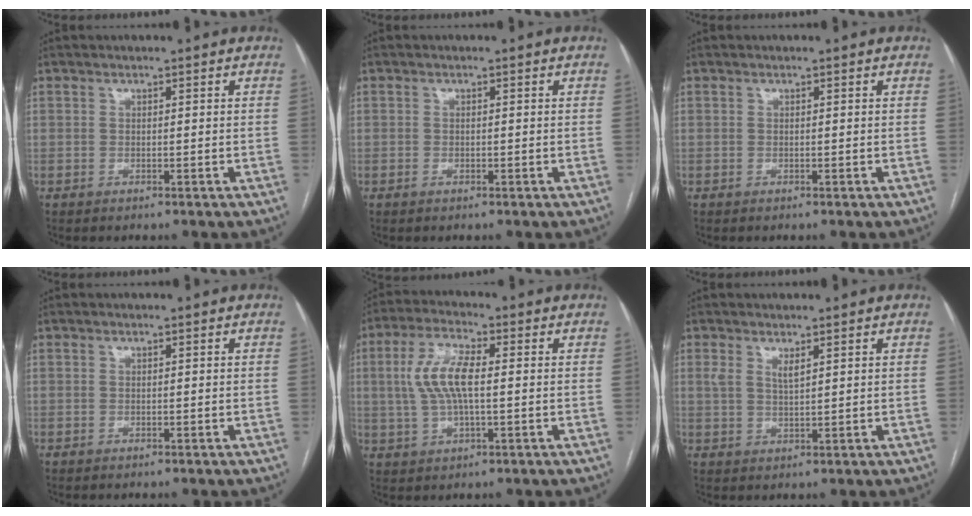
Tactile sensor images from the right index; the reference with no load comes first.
{"total": 0.6, "force": [-0.3, 0.4, 0.4], "torque": [-0.008, 0.001, -0.004]}
{"total": 0.0}
{"total": 0.0}
{"total": 8.3, "force": [0.8, 2.5, 7.9], "torque": [-0.173, 0.013, 0.016]}
{"total": 2.4, "force": [1.4, 0.5, 1.9], "torque": [-0.042, 0.001, 0.031]}